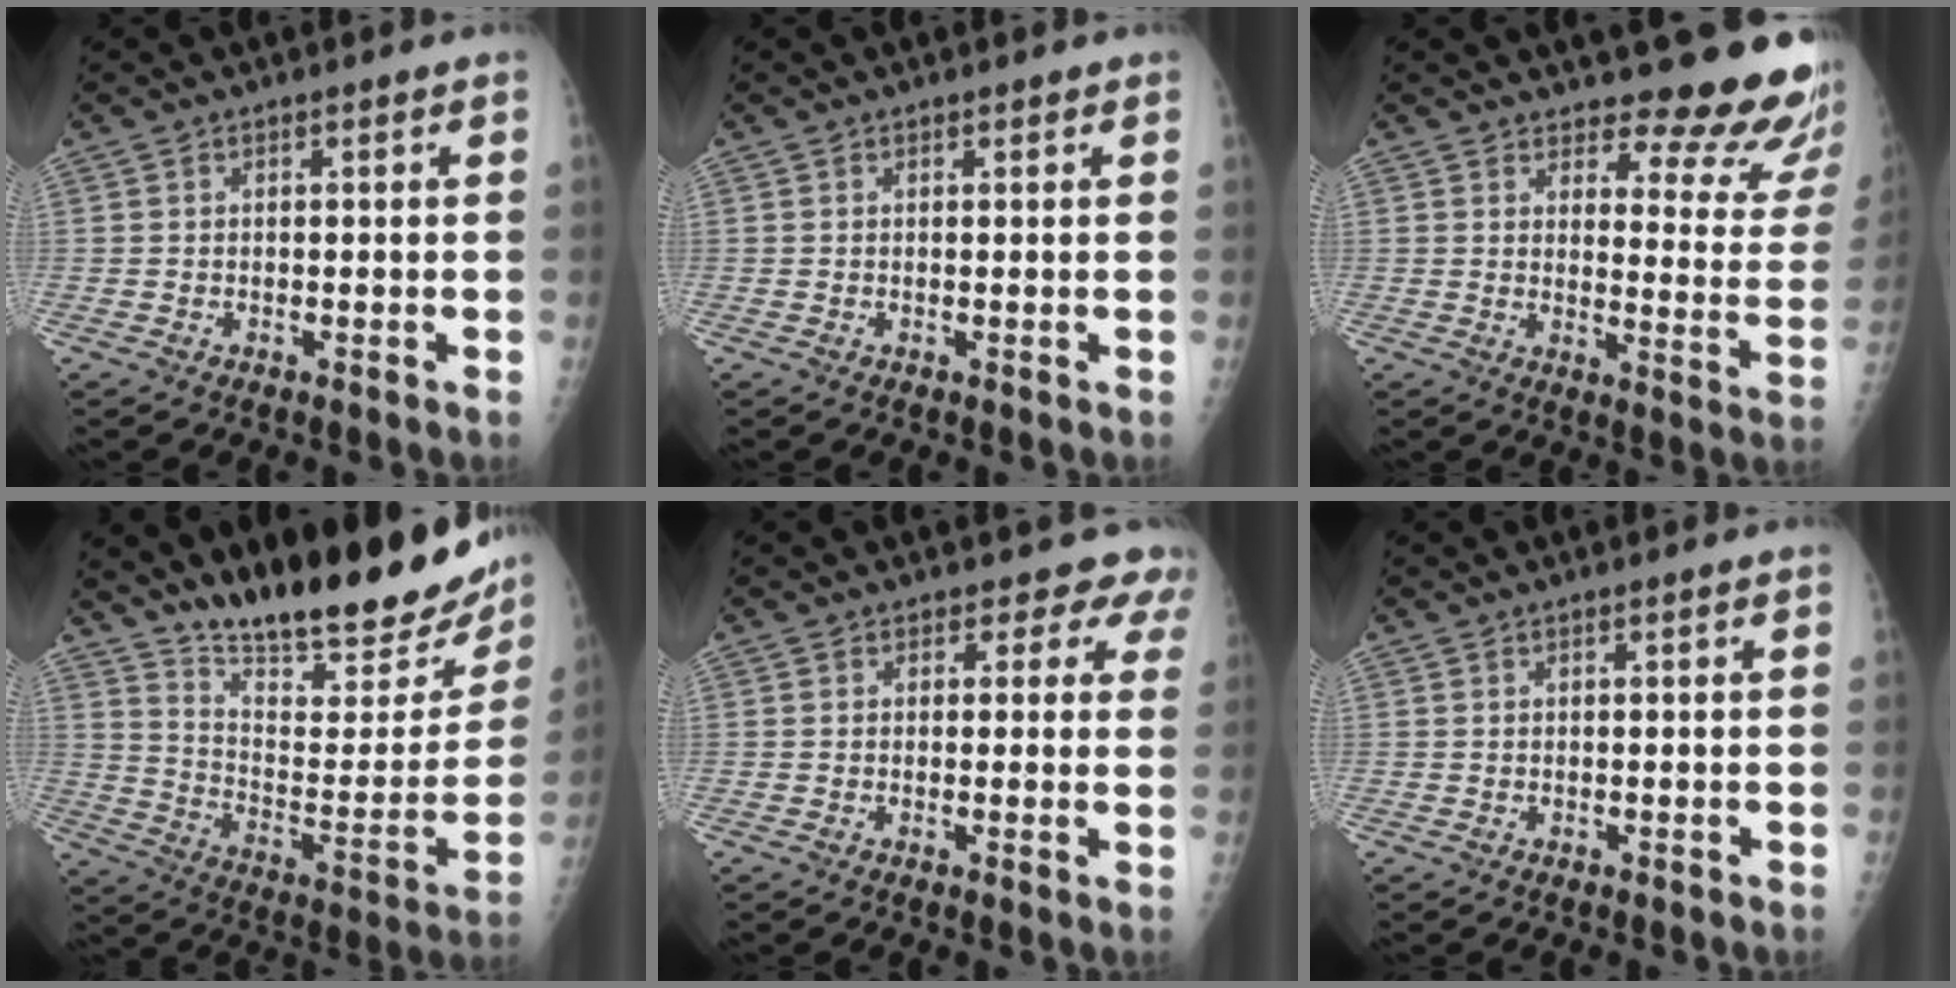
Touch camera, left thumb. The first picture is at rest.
{"total": 0.6, "force": [0.5, 0.3, 0.0], "torque": [-0.002, -0.004, 0.006]}
{"total": 17.1, "force": [15.6, 4.4, 5.4], "torque": [-0.017, -0.152, 0.172]}
{"total": 27.3, "force": [21.3, 7.3, 15.5], "torque": [-0.201, -0.117, 0.312]}
{"total": 4.5, "force": [3.6, 2.6, -0.3], "torque": [0.040, -0.017, 0.013]}
{"total": 0.0}